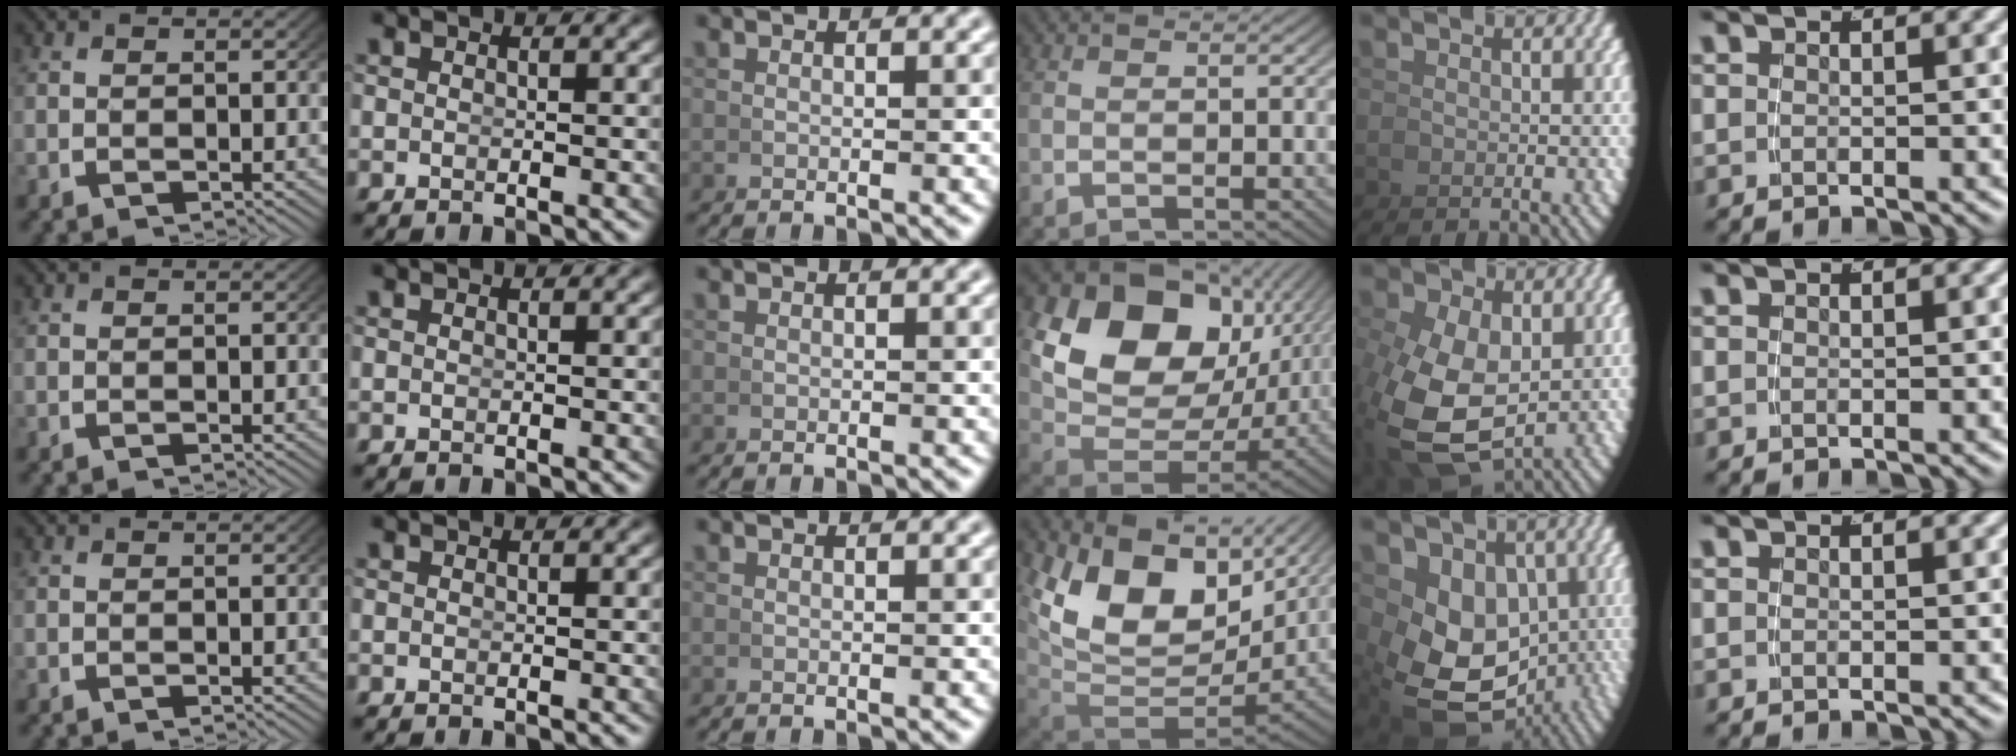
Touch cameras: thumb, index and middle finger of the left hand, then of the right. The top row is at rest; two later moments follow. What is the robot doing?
{"motion": "grasp_and_lifting", "object": "coin"}